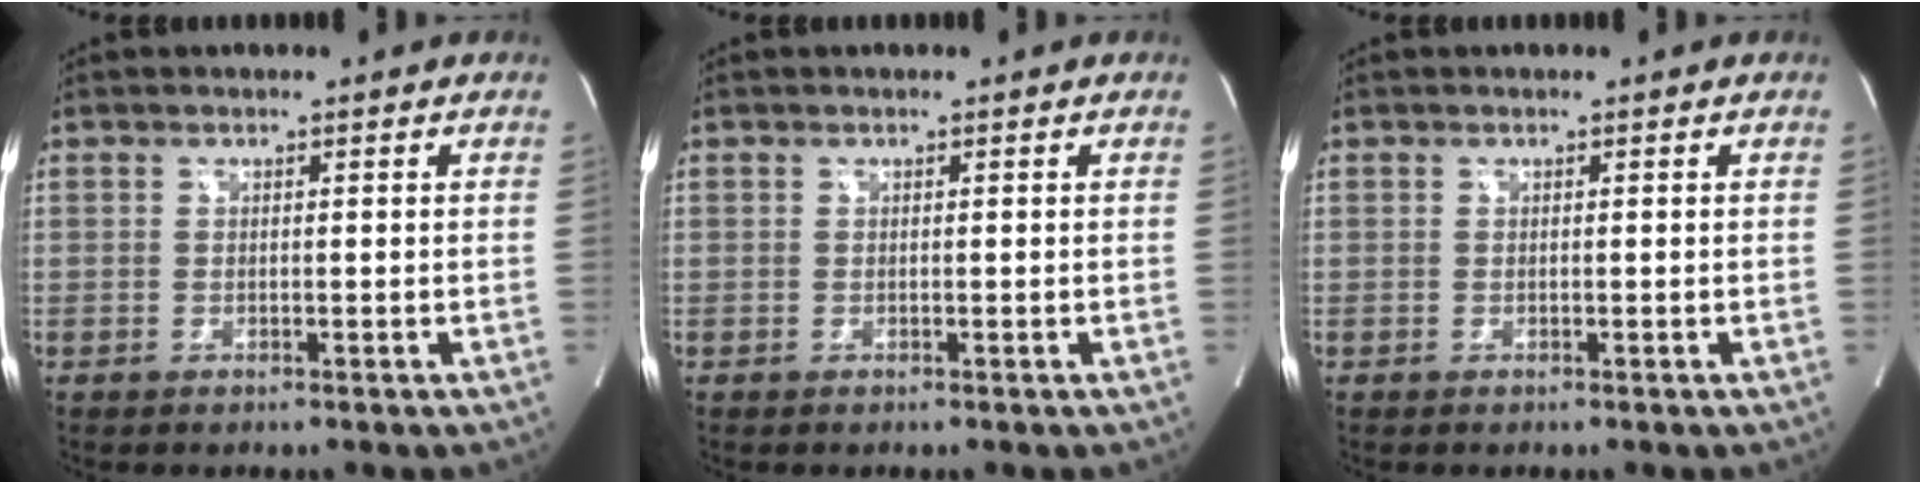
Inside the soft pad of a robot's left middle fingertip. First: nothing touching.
{"total": 0.0}
{"total": 0.0}